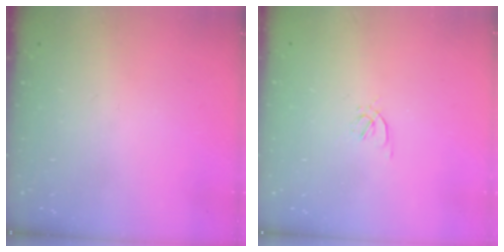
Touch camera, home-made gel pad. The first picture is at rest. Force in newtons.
{"total": 1.6, "press": 1.6, "slide": 0.4}